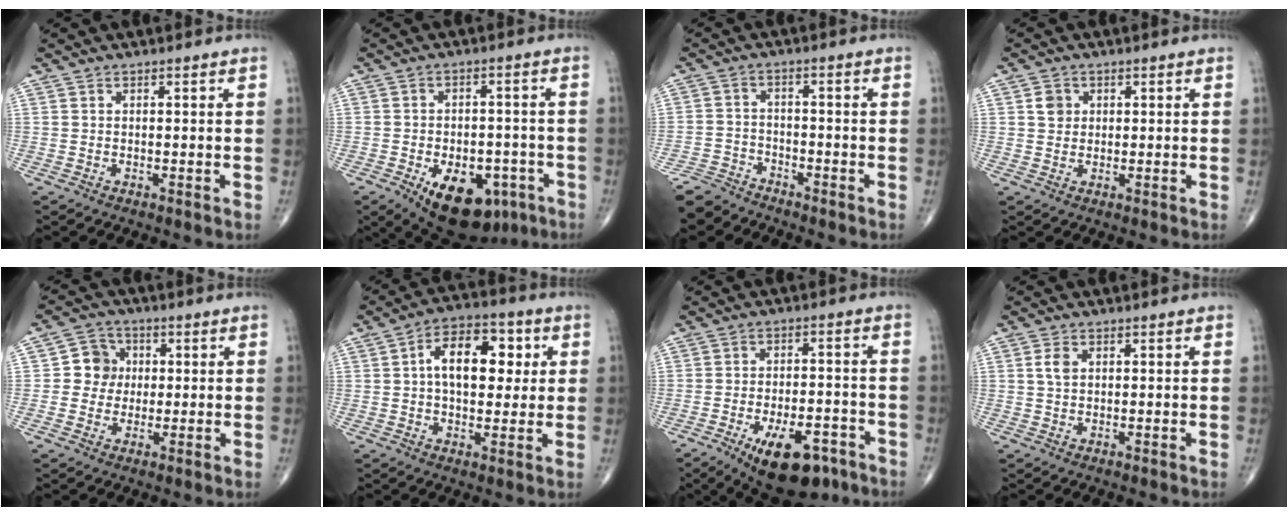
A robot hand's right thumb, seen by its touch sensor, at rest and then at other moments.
{"total": 15.5, "force": [-7.5, 8.9, 10.3], "torque": [-0.131, 0.019, -0.095]}
{"total": 6.7, "force": [-6.2, 2.6, 0.5], "torque": [-0.009, 0.021, -0.122]}
{"total": 2.9, "force": [0.8, 2.5, 1.1], "torque": [-0.006, -0.003, 0.012]}
{"total": 6.3, "force": [0.5, 5.9, 2.2], "torque": [-0.003, 0.009, -0.002]}
{"total": 13.0, "force": [2.4, 7.7, 10.2], "torque": [-0.127, 0.016, 0.029]}
{"total": 14.0, "force": [-8.2, 6.3, 9.6], "torque": [-0.129, 0.034, -0.116]}
{"total": 2.4, "force": [0.6, 1.6, 1.7], "torque": [-0.034, 0.002, 0.013]}